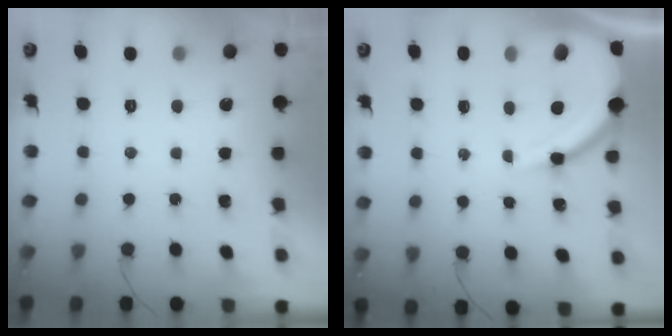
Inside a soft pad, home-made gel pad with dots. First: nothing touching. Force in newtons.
{"total": 12.5, "press": 12.4, "slide": 1.5}